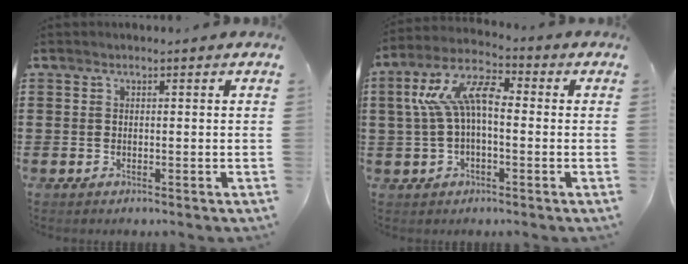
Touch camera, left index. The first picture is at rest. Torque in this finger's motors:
{"motor_torque": [1.99, -0.15, 0.98, 0.21]}